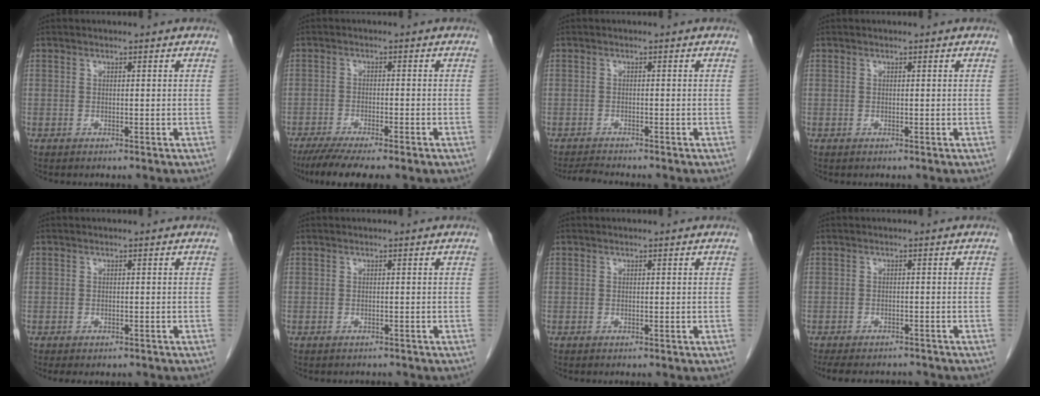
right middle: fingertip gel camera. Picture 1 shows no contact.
{"total": 9.7, "force": [-7.3, 1.1, 6.2], "torque": [-0.091, -0.020, -0.110]}
{"total": 2.7, "force": [-2.6, -0.8, 0.6], "torque": [-0.023, -0.018, -0.048]}
{"total": 0.0}
{"total": 3.4, "force": [-2.9, 1.5, 1.1], "torque": [-0.013, -0.004, -0.035]}
{"total": 2.5, "force": [-2.3, 0.9, 0.5], "torque": [-0.013, -0.004, -0.028]}
{"total": 0.0}
{"total": 9.5, "force": [-8.5, 2.8, 3.1], "torque": [-0.059, -0.004, -0.112]}